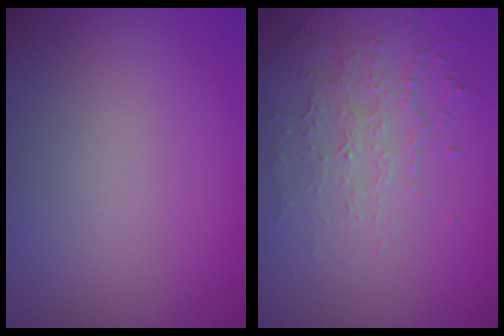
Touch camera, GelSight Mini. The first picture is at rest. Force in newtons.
{"total": 2.1, "press": 1.9, "slide": 0.9}